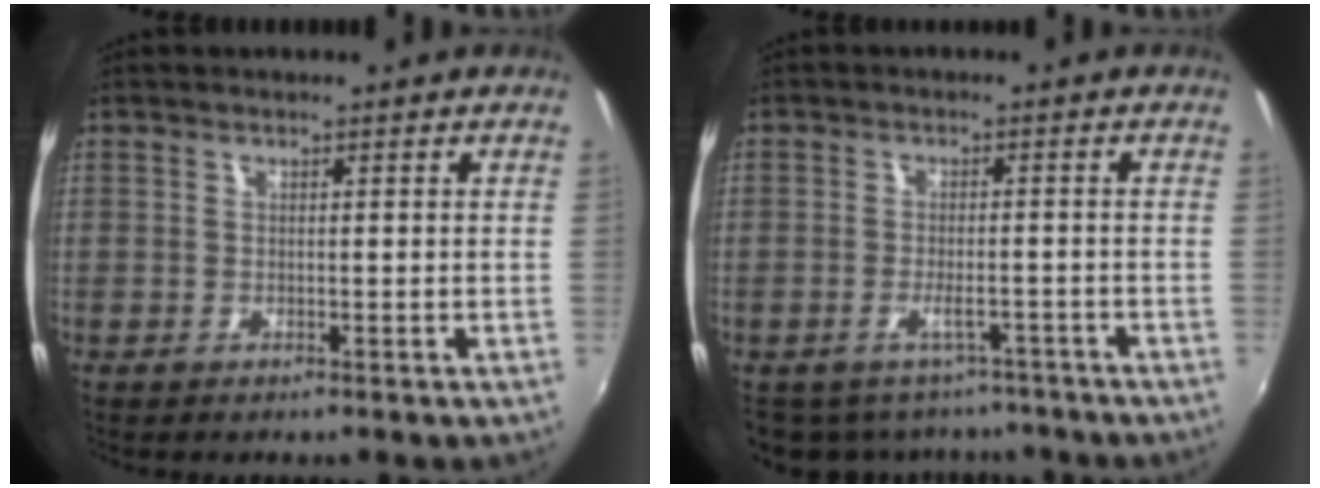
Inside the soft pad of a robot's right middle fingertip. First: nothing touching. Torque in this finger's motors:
{"motor_torque": [1.08, -1.06, 0.09, 0.05]}